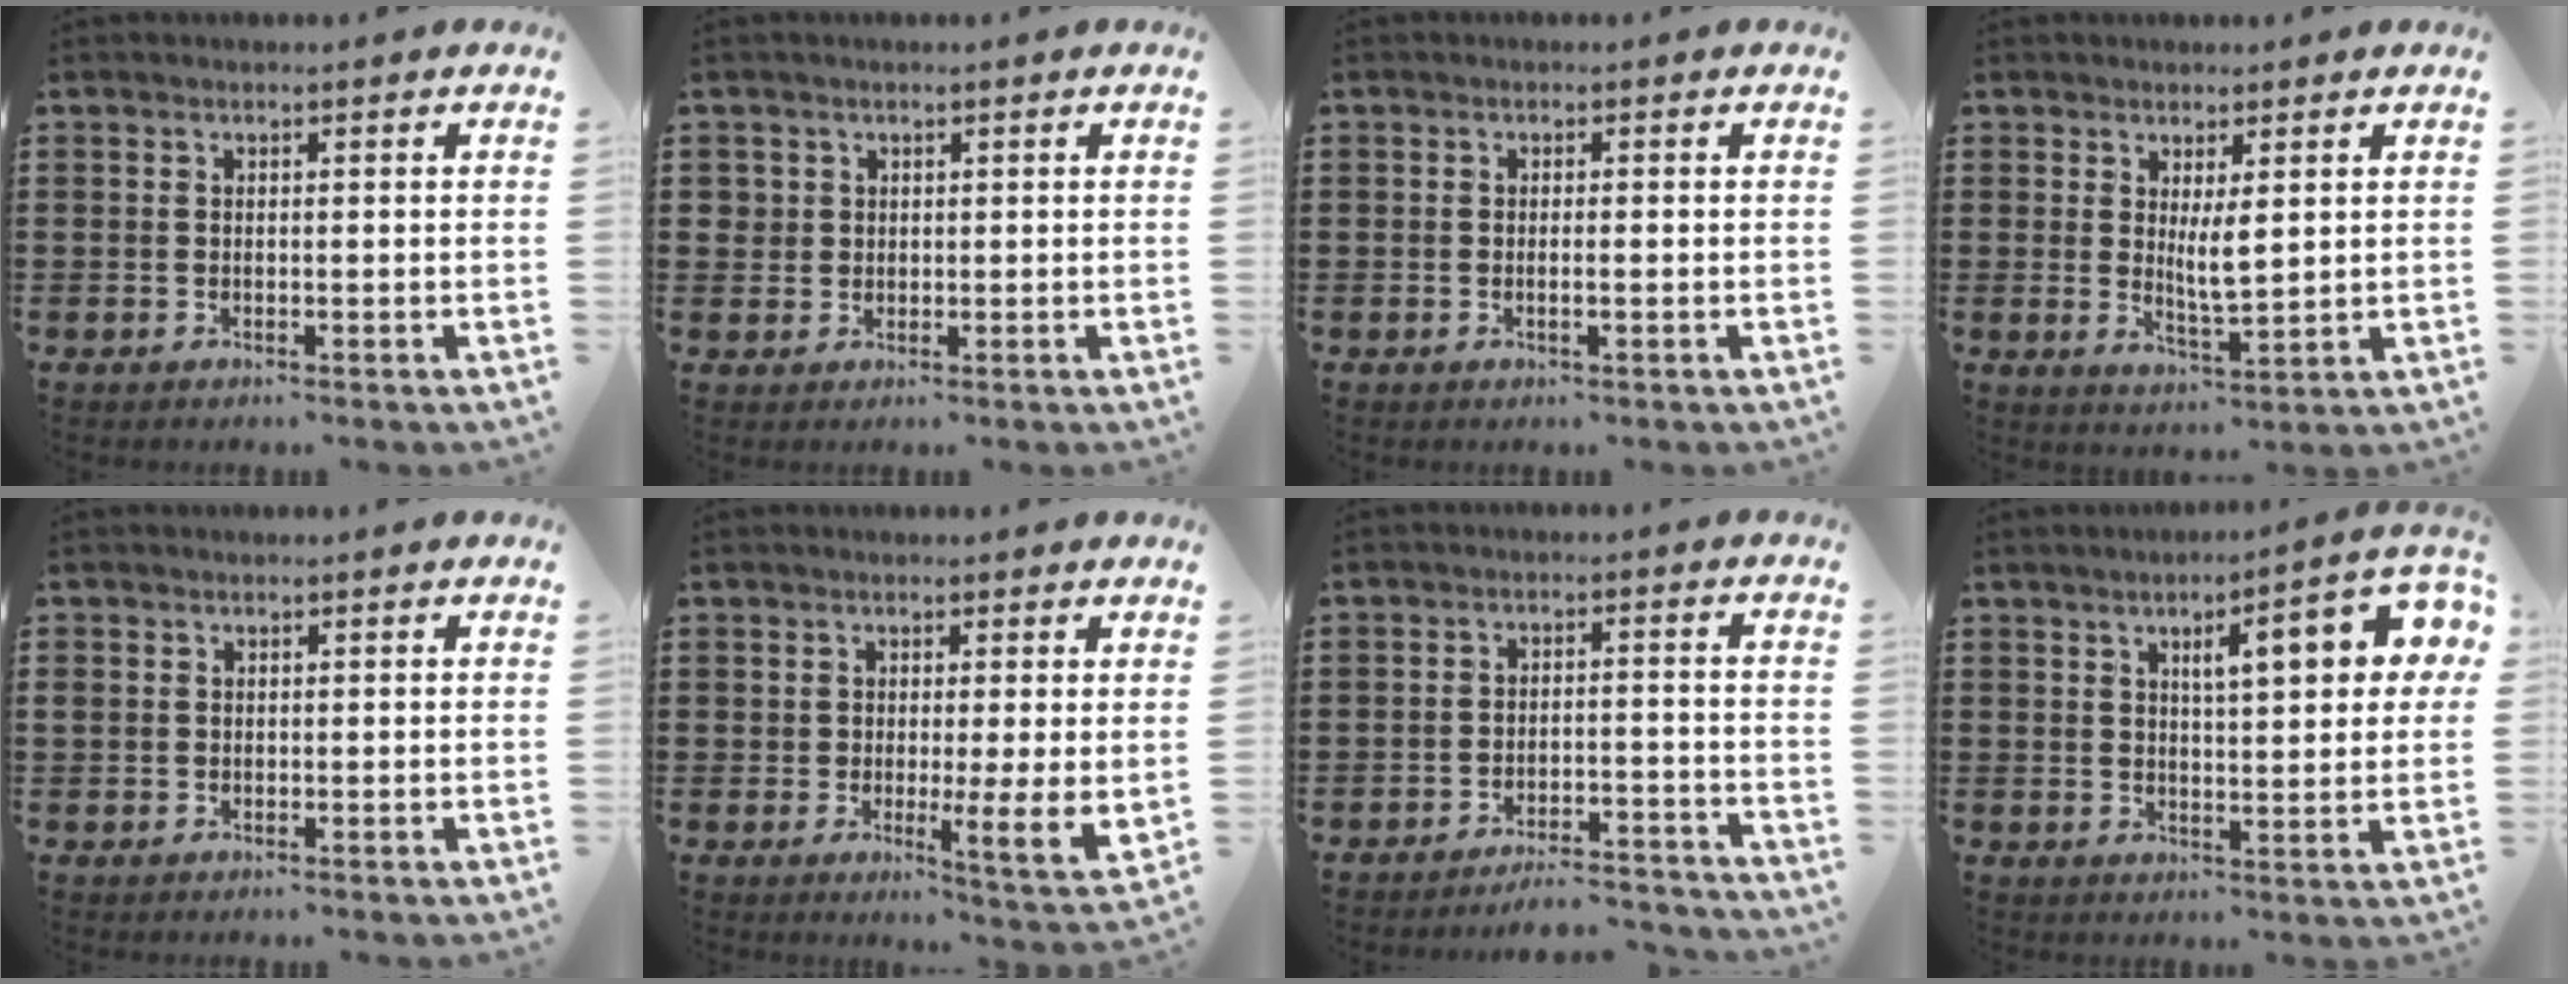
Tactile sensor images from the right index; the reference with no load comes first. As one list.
[{"total": 1.7, "force": [0.6, 1.6, 0.1], "torque": [-0.010, 0.007, 0.012]}, {"total": 1.1, "force": [-0.4, 0.0, 1.0], "torque": [-0.019, -0.003, -0.007]}, {"total": 4.4, "force": [1.2, 1.3, 4.1], "torque": [-0.063, -0.006, 0.018]}, {"total": 0.8, "force": [0.1, 0.7, 0.2], "torque": [-0.005, 0.006, 0.001]}, {"total": 4.7, "force": [1.3, 1.5, 4.2], "torque": [-0.060, -0.015, 0.023]}, {"total": 4.5, "force": [-4.3, 0.0, 1.2], "torque": [-0.023, -0.004, -0.084]}, {"total": 8.4, "force": [3.3, 2.0, 7.4], "torque": [-0.115, -0.005, 0.047]}]